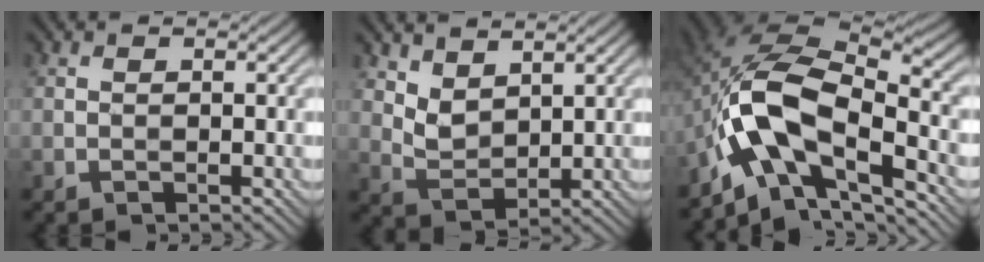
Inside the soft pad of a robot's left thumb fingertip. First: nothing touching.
{"total": 4.1, "force": [2.8, 2.2, 2.0], "torque": [-0.052, -0.007, 0.062]}
{"total": 13.0, "force": [-5.3, 6.5, 9.9], "torque": [-0.190, -0.009, -0.108]}